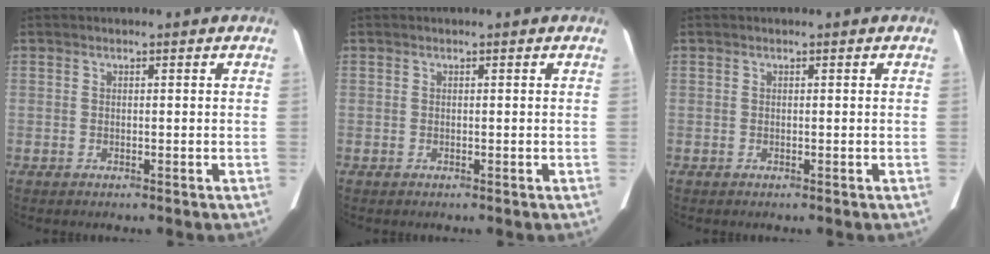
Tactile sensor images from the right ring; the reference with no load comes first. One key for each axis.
{"total": 0.0}
{"total": 0.0}